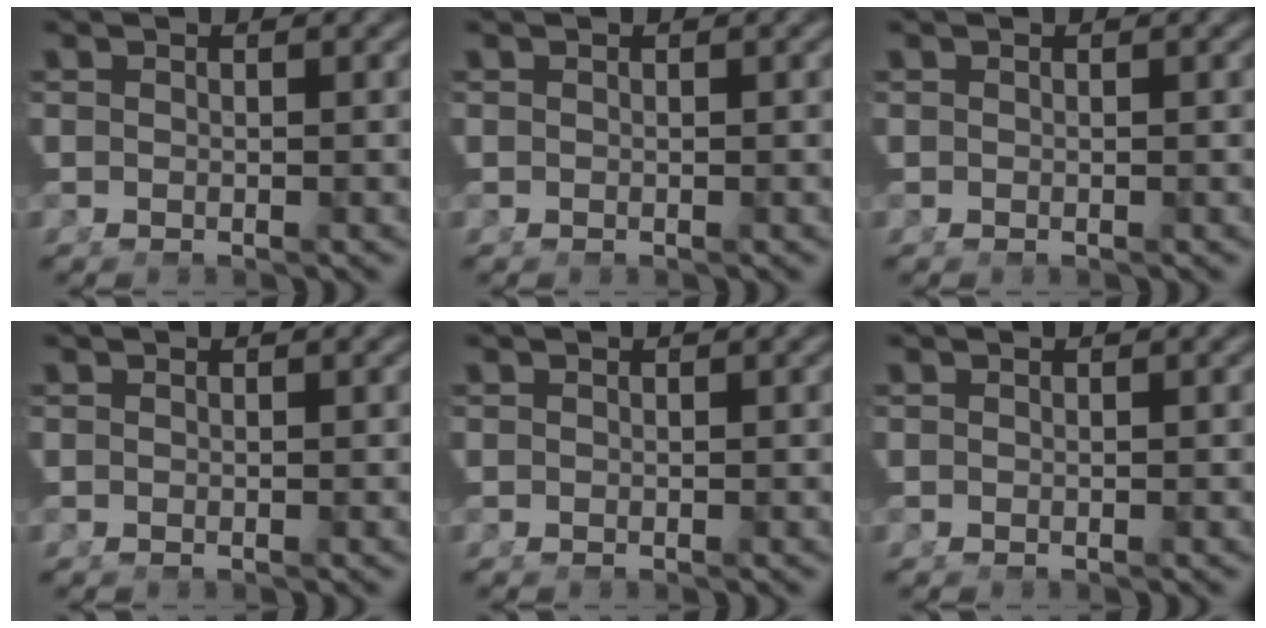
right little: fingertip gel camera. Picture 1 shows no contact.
{"total": 0.0}
{"total": 0.0}
{"total": 0.0}
{"total": 0.0}
{"total": 0.0}